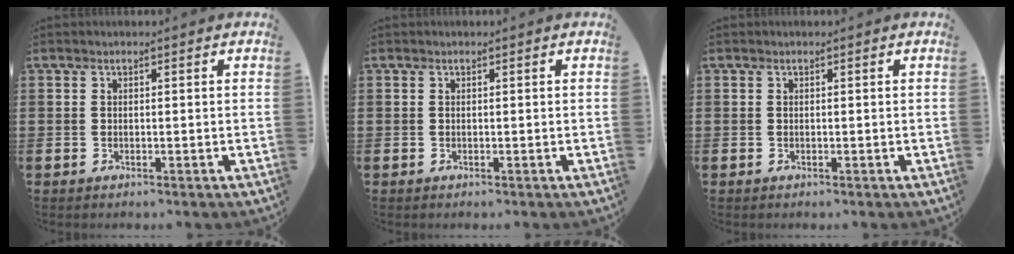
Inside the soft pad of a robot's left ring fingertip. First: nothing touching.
{"total": 0.0}
{"total": 0.0}